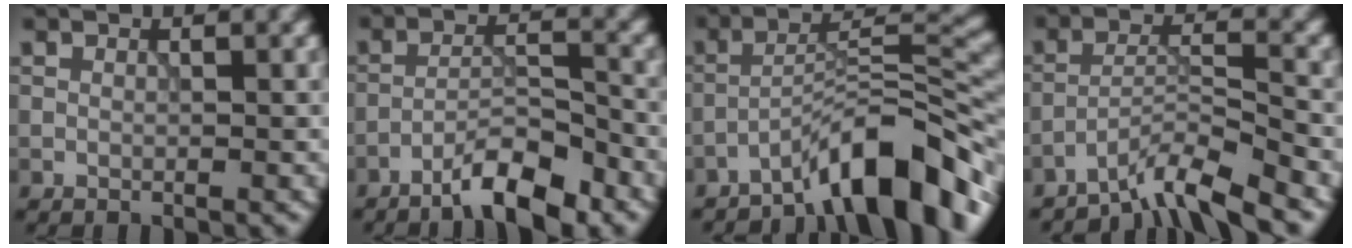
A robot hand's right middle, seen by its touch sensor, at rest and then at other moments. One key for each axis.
{"total": 5.1, "fx": -3.9, "fy": 0.9, "fz": 3.2, "tx": -0.053, "ty": 0.010, "tz": -0.073}
{"total": 9.7, "fx": -6.8, "fy": 2.0, "fz": 6.5, "tx": -0.092, "ty": 0.020, "tz": -0.116}
{"total": 4.8, "fx": -4.1, "fy": 0.2, "fz": 2.4, "tx": -0.039, "ty": 0.006, "tz": -0.088}